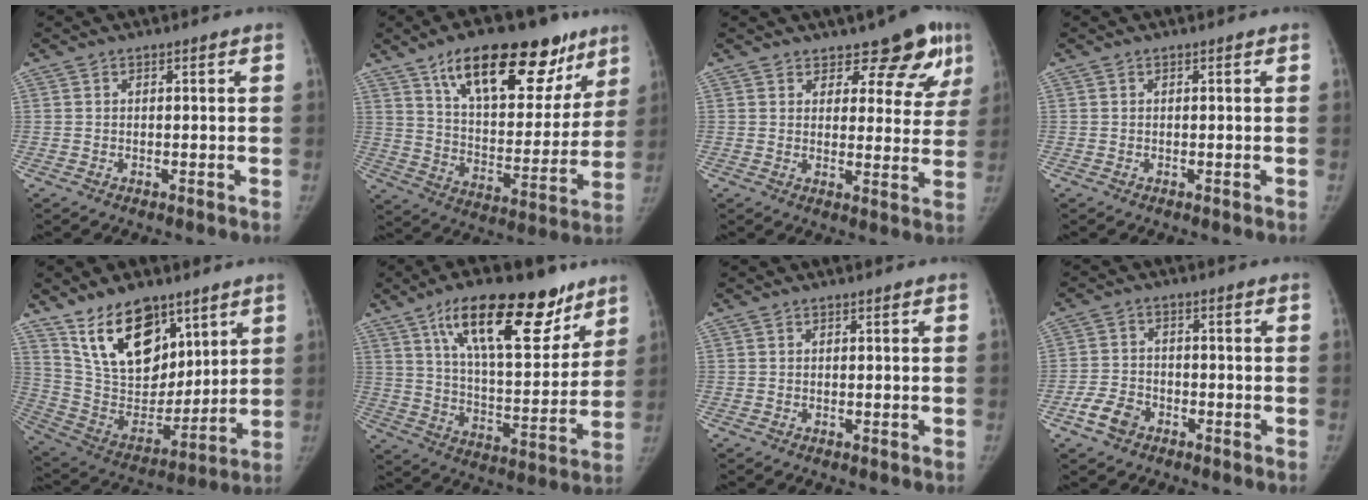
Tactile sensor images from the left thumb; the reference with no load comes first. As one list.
[{"total": 26.4, "force": [15.6, 11.9, 17.6], "torque": [-0.211, -0.033, 0.245]}, {"total": 9.6, "force": [7.1, 5.1, 4.1], "torque": [-0.001, -0.040, 0.075]}, {"total": 0.0}, {"total": 18.9, "force": [11.7, 10.6, 10.3], "torque": [-0.128, -0.066, 0.227]}, {"total": 23.6, "force": [14.0, 9.5, 16.5], "torque": [-0.211, -0.048, 0.229]}, {"total": 0.0}, {"total": 5.3, "force": [-3.1, 3.7, 2.3], "torque": [-0.041, 0.019, -0.057]}]